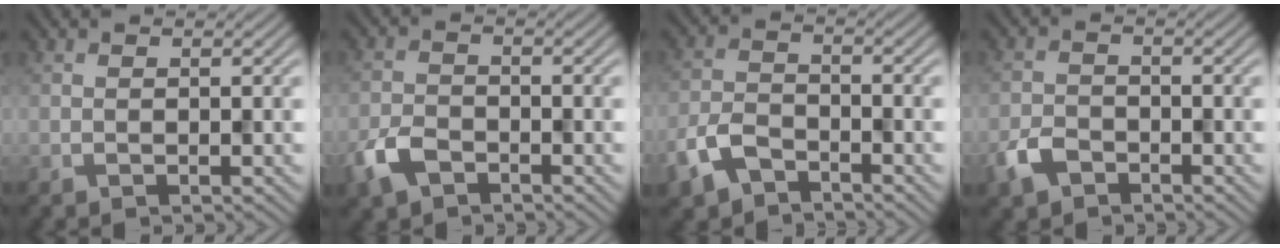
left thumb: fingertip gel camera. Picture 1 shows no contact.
{"total": 4.3, "force": [-2.7, 2.5, 2.3], "torque": [-0.052, -0.007, -0.066]}
{"total": 5.6, "force": [-3.9, 2.9, 2.8], "torque": [-0.063, -0.006, -0.092]}
{"total": 3.6, "force": [-2.4, 2.2, 1.7], "torque": [-0.036, -0.006, -0.059]}